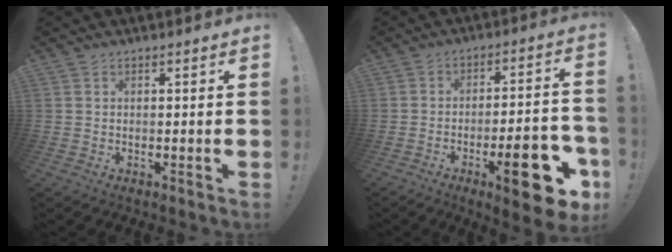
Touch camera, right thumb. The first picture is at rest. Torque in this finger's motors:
{"motor_torque": [0.48, 0.41, 1.46, -1.31, 0.43]}